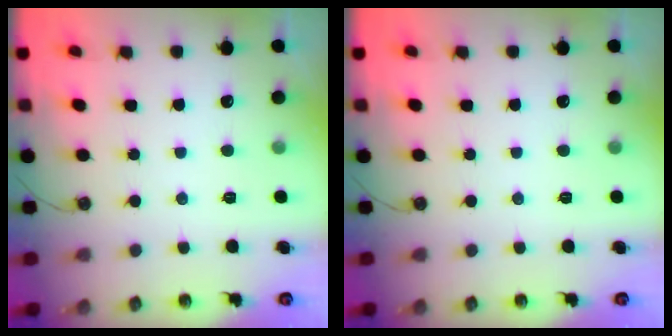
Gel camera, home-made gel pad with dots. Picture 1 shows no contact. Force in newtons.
{"total": 0.0}